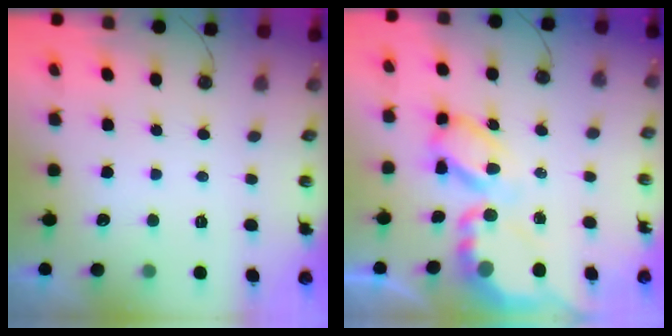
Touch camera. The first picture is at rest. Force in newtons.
{"total": 13.0, "press": 12.9, "slide": 1.0}